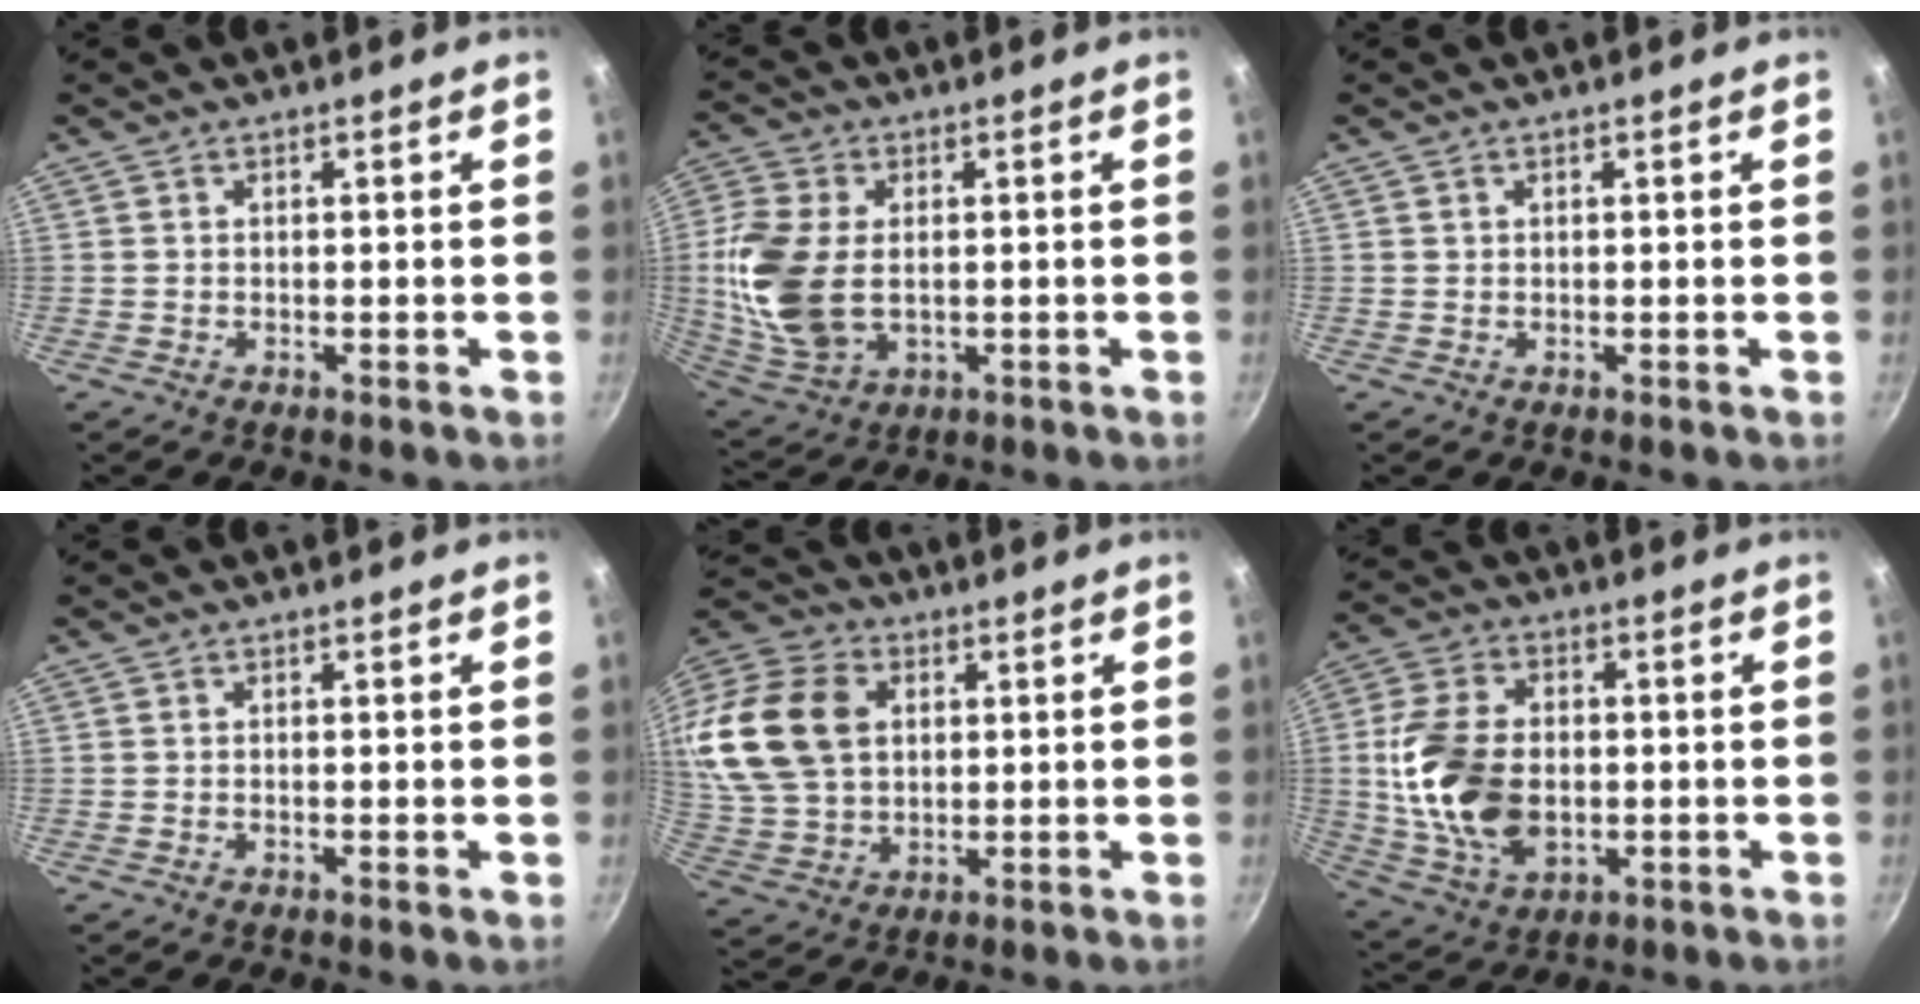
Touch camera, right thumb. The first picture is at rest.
{"total": 14.9, "force": [0.3, 9.7, 11.2], "torque": [-0.232, -0.007, 0.013]}
{"total": 0.0}
{"total": 0.0}
{"total": 21.1, "force": [4.5, 15.3, 13.8], "torque": [-0.270, 0.011, 0.087]}
{"total": 16.7, "force": [-0.8, 11.2, 12.4], "torque": [-0.229, 0.003, -0.007]}